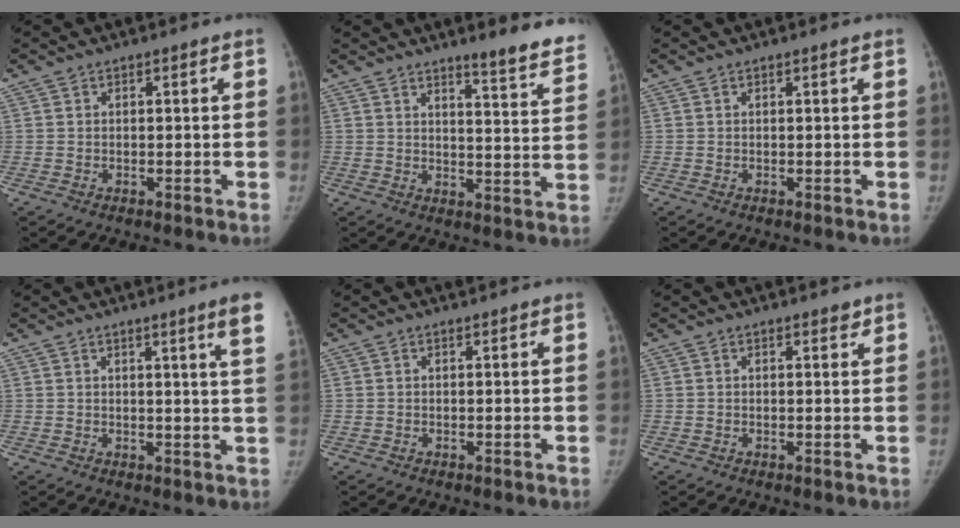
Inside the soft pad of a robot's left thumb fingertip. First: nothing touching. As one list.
[{"total": 10.2, "force": [8.6, 1.1, 5.4], "torque": [-0.040, -0.060, 0.102]}, {"total": 0.0}, {"total": 6.3, "force": [3.8, -0.9, 4.9], "torque": [-0.063, -0.022, 0.041]}, {"total": 0.0}, {"total": 1.2, "force": [1.0, 0.4, 0.5], "torque": [0.000, -0.005, 0.014]}]